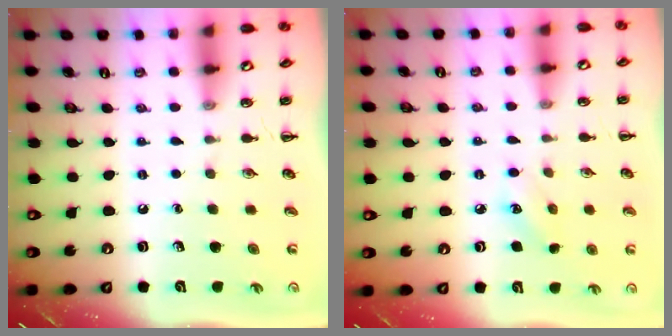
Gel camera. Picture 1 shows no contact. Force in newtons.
{"total": 5.4, "press": 5.2, "slide": 1.5}